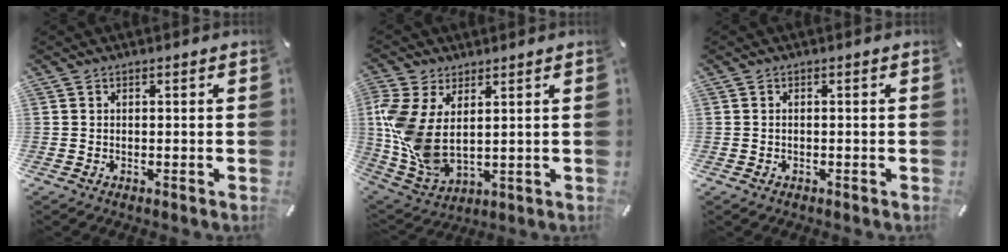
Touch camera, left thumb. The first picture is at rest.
{"total": 11.0, "force": [2.3, 6.9, 8.2], "torque": [-0.199, -0.023, 0.048]}
{"total": 0.9, "force": [-0.3, 0.5, 0.7], "torque": [-0.014, 0.001, -0.007]}